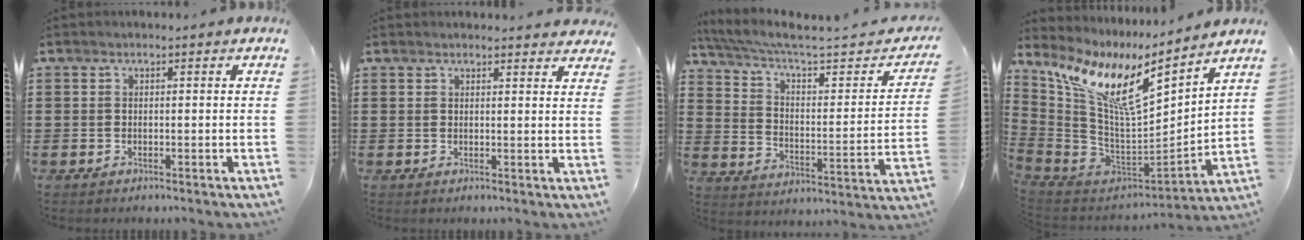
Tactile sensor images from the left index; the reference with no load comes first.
{"total": 1.9, "force": [1.8, 0.3, 0.2], "torque": [0.000, -0.004, 0.034]}
{"total": 5.3, "force": [3.7, 1.2, 3.6], "torque": [-0.088, -0.029, 0.056]}
{"total": 11.9, "force": [7.6, 3.2, 8.5], "torque": [-0.194, -0.048, 0.130]}